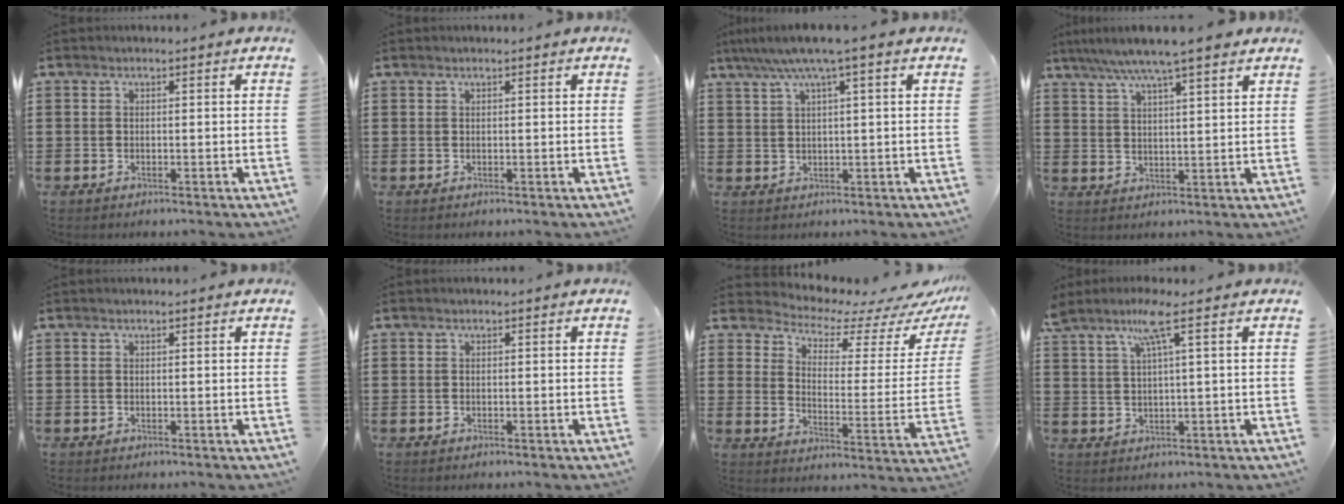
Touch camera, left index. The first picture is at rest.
{"total": 0.0}
{"total": 5.0, "force": [2.7, -0.2, 4.2], "torque": [-0.088, 0.000, 0.045]}
{"total": 6.5, "force": [5.3, -0.1, 3.7], "torque": [-0.087, -0.014, 0.092]}
{"total": 0.0}
{"total": 0.0}
{"total": 5.2, "force": [4.7, 1.3, 1.7], "torque": [-0.045, -0.041, 0.075]}
{"total": 5.1, "force": [2.9, -0.1, 4.2], "torque": [-0.090, 0.001, 0.047]}